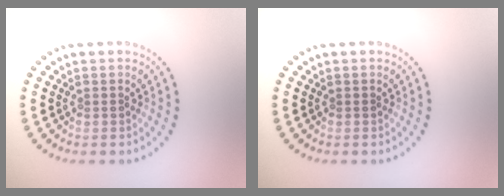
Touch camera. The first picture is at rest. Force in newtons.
{"total": 0.0}